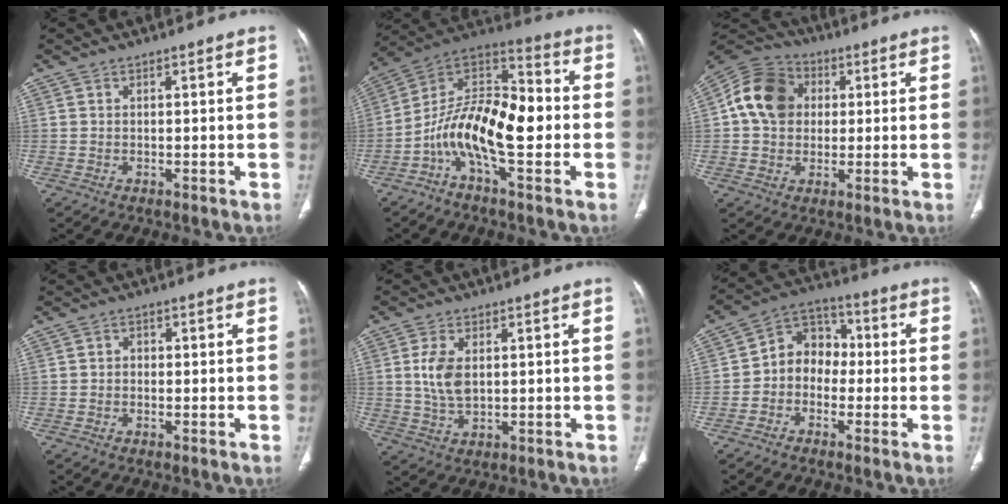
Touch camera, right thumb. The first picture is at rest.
{"total": 17.2, "force": [-4.0, 7.4, 15.0], "torque": [-0.240, 0.063, -0.077]}
{"total": 12.7, "force": [1.9, 10.4, 7.1], "torque": [-0.114, 0.016, 0.023]}
{"total": 1.3, "force": [-0.2, 1.1, 0.6], "torque": [-0.002, 0.004, -0.008]}
{"total": 6.6, "force": [1.1, 3.8, 5.3], "torque": [-0.107, -0.005, 0.026]}
{"total": 8.7, "force": [-1.2, 7.3, 4.7], "torque": [-0.040, 0.038, -0.042]}